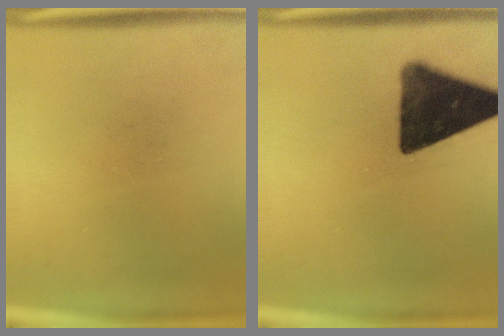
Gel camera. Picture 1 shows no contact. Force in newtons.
{"total": 14.5}